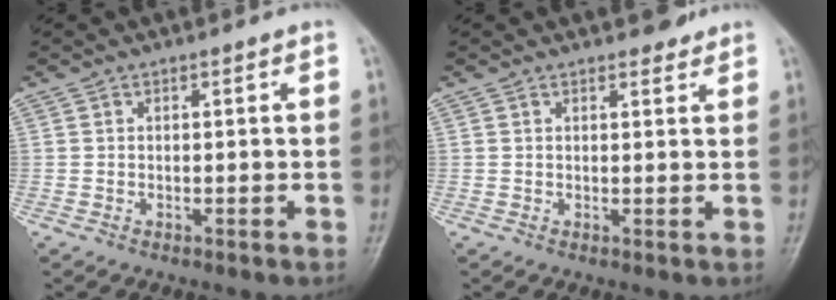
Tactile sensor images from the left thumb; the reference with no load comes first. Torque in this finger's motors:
{"motor_torque": [-0.07, -0.01, -0.21, -0.32, 0.00]}